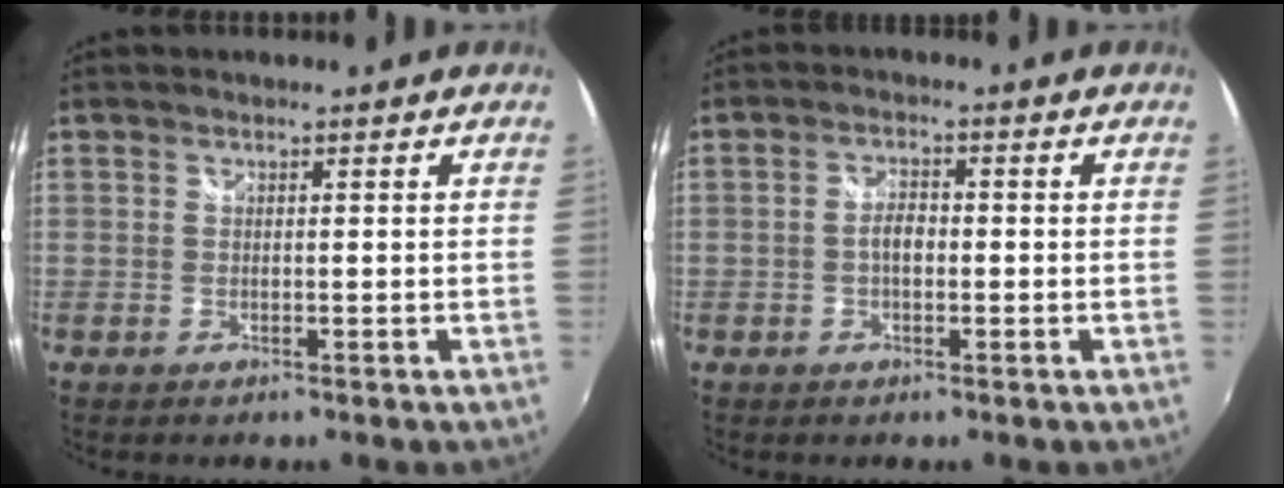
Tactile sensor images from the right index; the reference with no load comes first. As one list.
[{"total": 2.9, "force": [-0.5, 1.5, 2.4], "torque": [-0.045, 0.008, -0.011]}]